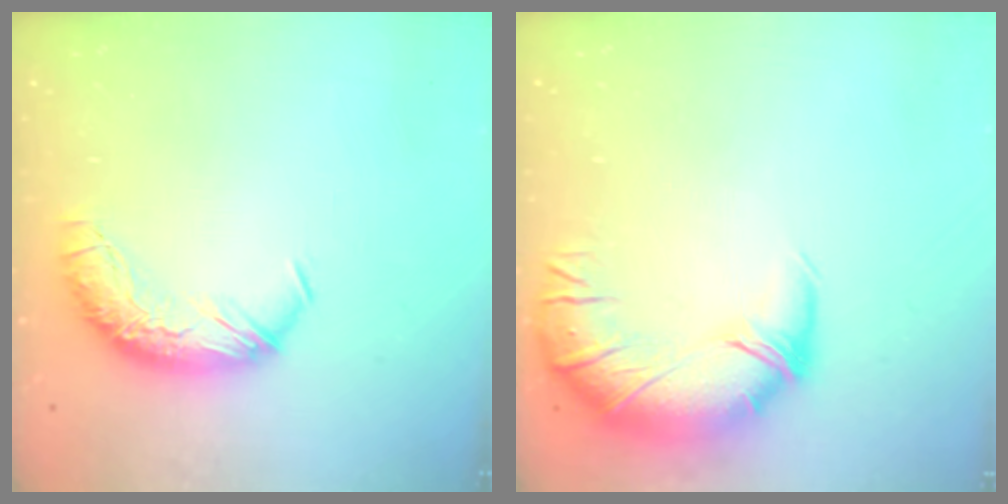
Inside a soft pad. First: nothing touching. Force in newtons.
{"total": 2.7, "press": 1.1, "slide": 2.5}